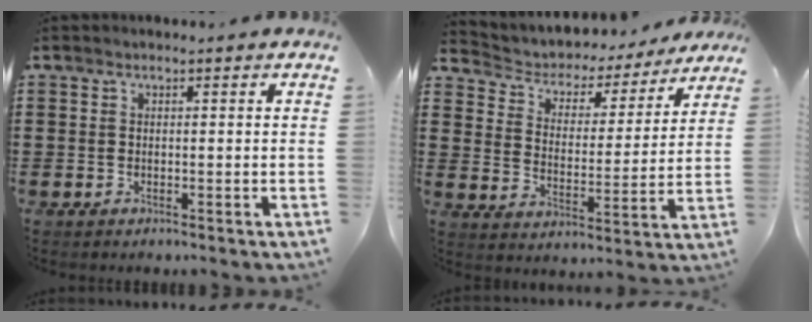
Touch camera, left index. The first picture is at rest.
{"total": 3.7, "force": [3.4, 1.5, 0.3], "torque": [-0.031, -0.027, 0.049]}